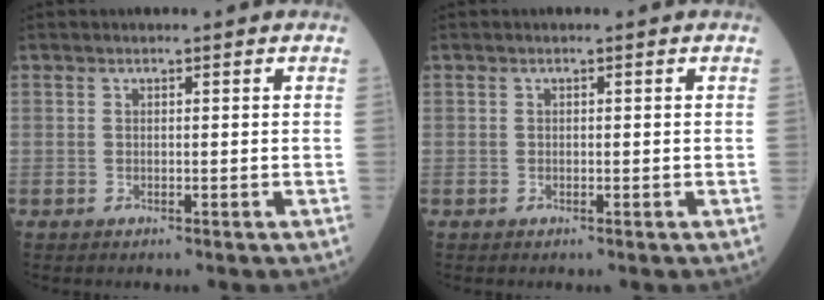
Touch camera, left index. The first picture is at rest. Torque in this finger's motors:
{"motor_torque": [-0.16, -0.12, -0.02, -0.01]}